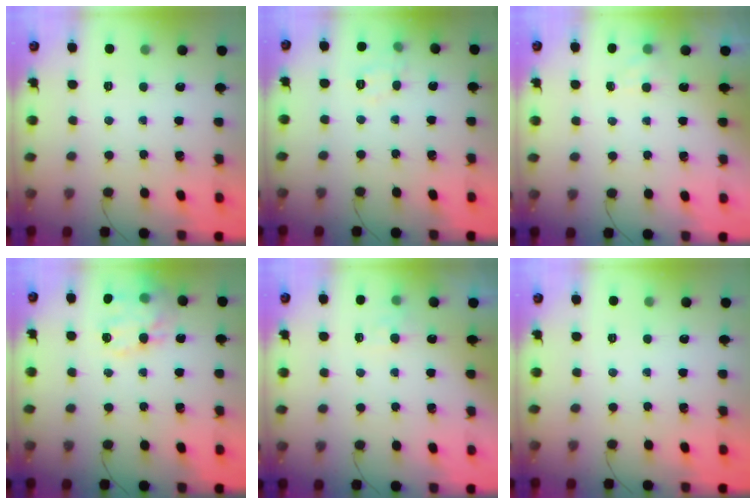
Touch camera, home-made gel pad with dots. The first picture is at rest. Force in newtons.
{"total": 7.9, "press": 7.7, "slide": 1.4}
{"total": 4.6, "press": 4.3, "slide": 1.5}
{"total": 17.1, "press": 16.9, "slide": 2.7}
{"total": 2.5, "press": 2.1, "slide": 1.5}
{"total": 0.0}